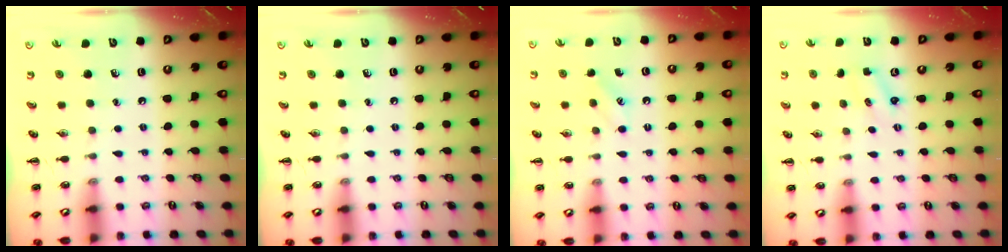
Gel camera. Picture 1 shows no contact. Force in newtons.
{"total": 0.0}
{"total": 5.5, "press": 5.3, "slide": 1.4}
{"total": 1.2, "press": 1.2, "slide": 0.4}